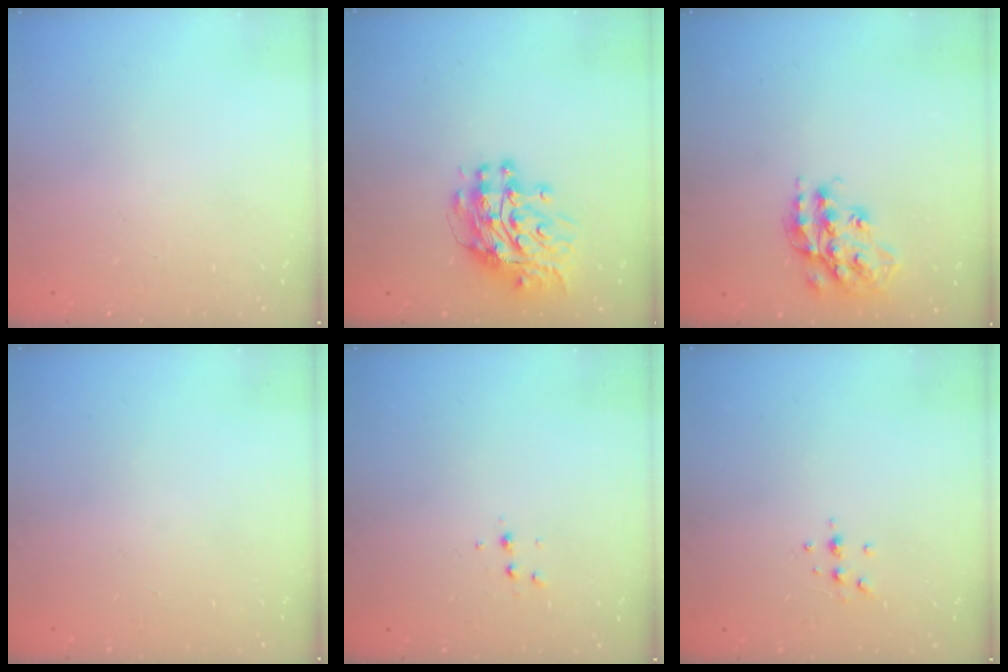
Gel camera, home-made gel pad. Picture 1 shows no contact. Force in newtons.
{"total": 11.7, "press": 11.6, "slide": 1.2}
{"total": 16.3, "press": 16.3, "slide": 0.8}
{"total": 0.0}
{"total": 4.1, "press": 4.0, "slide": 1.1}
{"total": 5.2, "press": 5.1, "slide": 0.9}